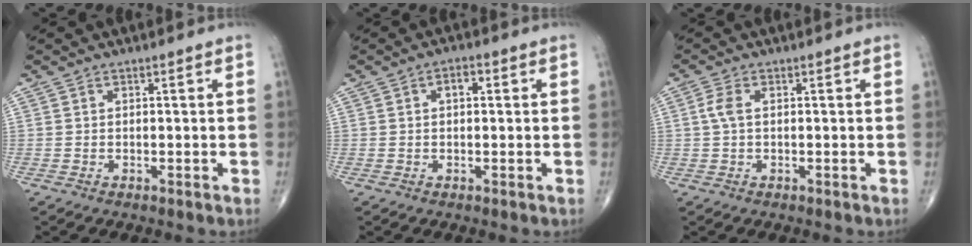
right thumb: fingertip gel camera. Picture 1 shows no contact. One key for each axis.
{"total": 2.4, "fx": 0.5, "fy": 1.3, "fz": 2.0, "tx": -0.027, "ty": 0.009, "tz": 0.005}
{"total": 2.6, "fx": 0.3, "fy": 1.3, "fz": 2.3, "tx": -0.060, "ty": 0.008, "tz": 0.005}